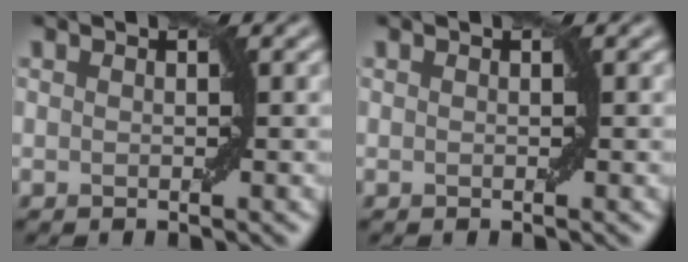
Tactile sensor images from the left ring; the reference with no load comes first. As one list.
[{"total": 0.0}]